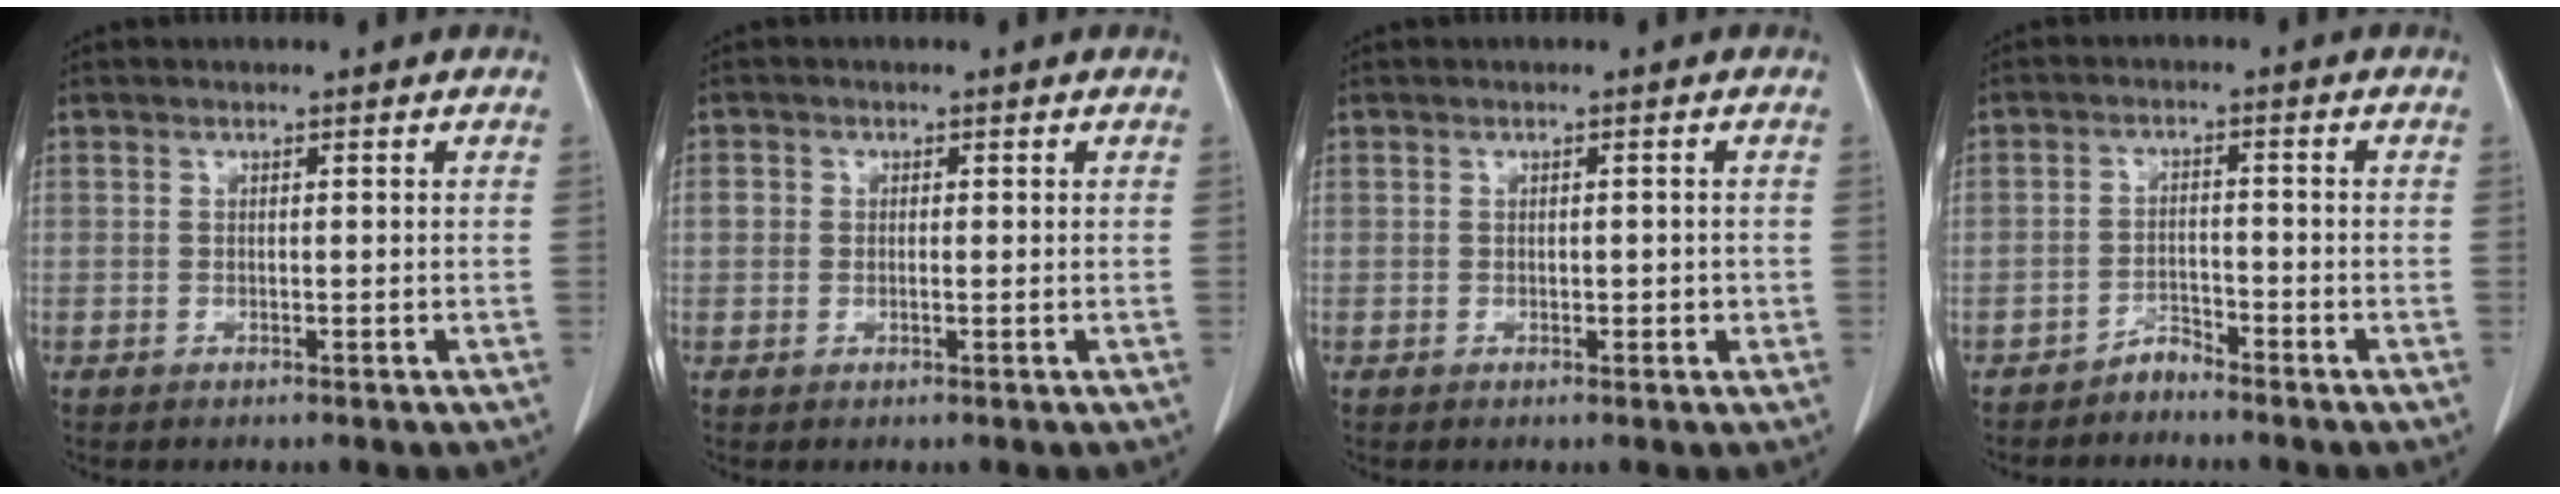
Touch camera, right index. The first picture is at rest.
{"total": 1.9, "force": [0.1, 1.5, 1.2], "torque": [-0.021, 0.006, 0.001]}
{"total": 1.6, "force": [-0.2, 0.9, 1.4], "torque": [-0.019, 0.002, 0.001]}
{"total": 2.2, "force": [-2.1, 0.6, 0.0], "torque": [0.010, 0.000, -0.036]}